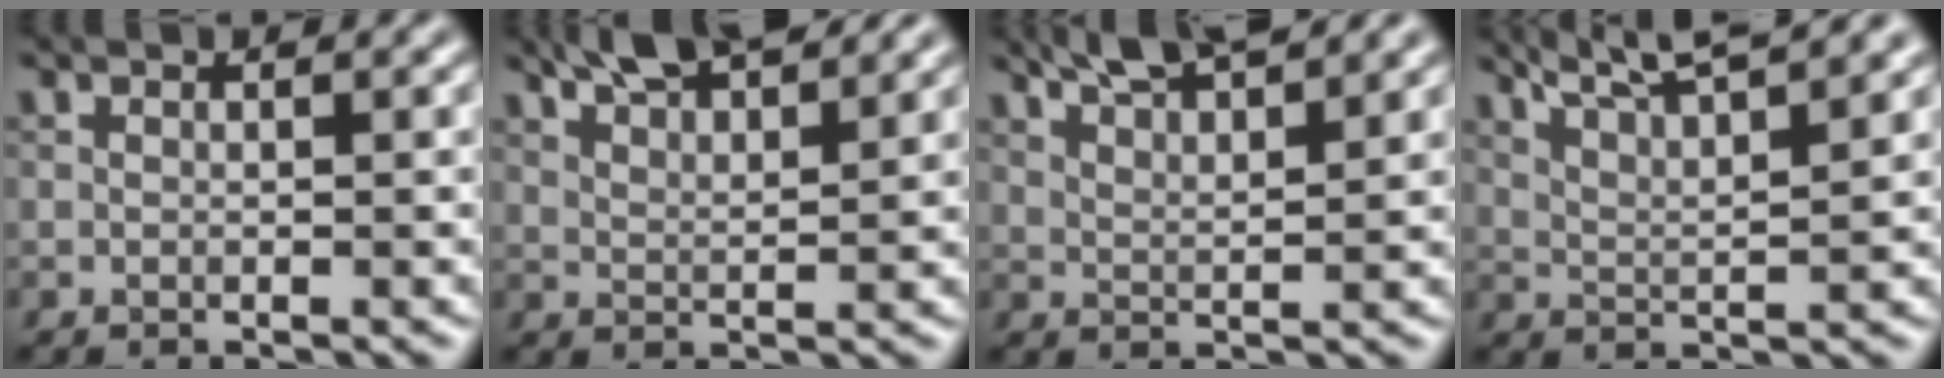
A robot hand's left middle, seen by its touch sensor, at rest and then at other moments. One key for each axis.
{"total": 6.3, "fx": 5.1, "fy": 1.4, "fz": 3.4, "tx": -0.052, "ty": 0.018, "tz": 0.073}
{"total": 6.2, "fx": 5.0, "fy": 1.3, "fz": 3.4, "tx": -0.046, "ty": 0.020, "tz": 0.062}
{"total": 9.4, "fx": 7.4, "fy": 2.0, "fz": 5.4, "tx": -0.077, "ty": 0.025, "tz": 0.080}